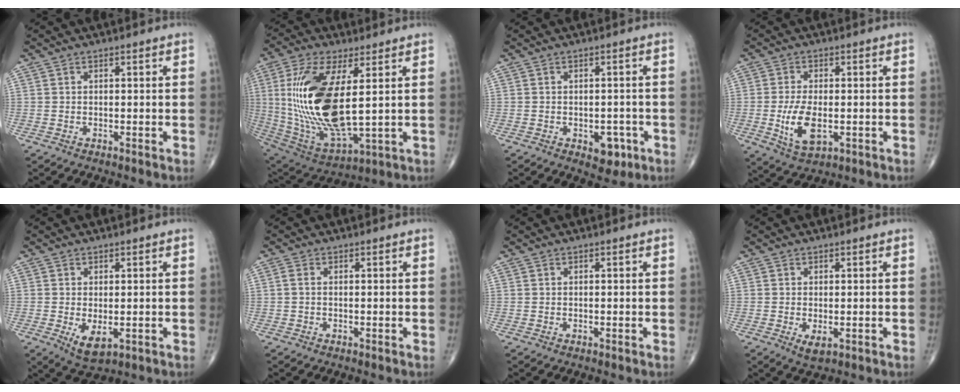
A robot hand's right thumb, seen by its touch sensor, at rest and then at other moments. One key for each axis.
{"total": 22.0, "fx": 3.0, "fy": 8.5, "fz": 20.1, "tx": -0.427, "ty": -0.026, "tz": 0.068}
{"total": 6.2, "fx": -2.6, "fy": 3.7, "fz": 4.2, "tx": -0.025, "ty": 0.012, "tz": -0.027}
{"total": 8.2, "fx": -1.5, "fy": 4.2, "fz": 6.9, "tx": -0.130, "ty": -0.007, "tz": -0.020}
{"total": 4.5, "fx": -1.0, "fy": 2.3, "fz": 3.8, "tx": -0.060, "ty": -0.012, "tz": -0.004}
{"total": 1.0, "fx": 0.0, "fy": 0.5, "fz": 0.9, "tx": -0.020, "ty": 0.000, "tz": -0.003}
{"total": 0.0}
{"total": 2.4, "fx": -0.6, "fy": 1.2, "fz": 2.1, "tx": -0.033, "ty": -0.006, "tz": -0.004}